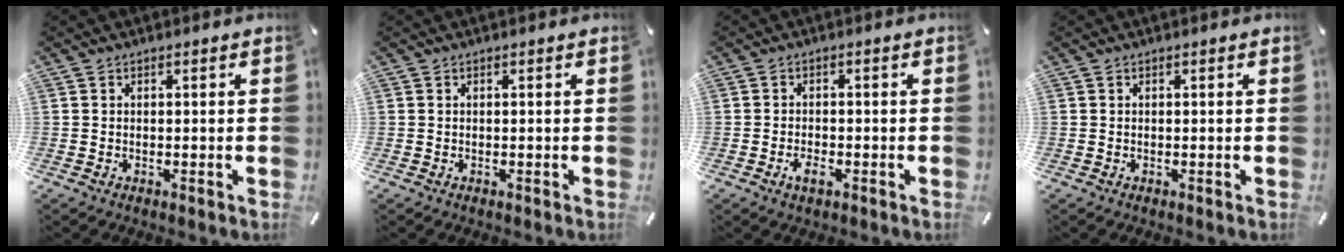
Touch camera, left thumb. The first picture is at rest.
{"total": 0.0}
{"total": 2.7, "force": [-1.4, 1.5, 1.8], "torque": [-0.038, 0.002, -0.027]}
{"total": 0.0}